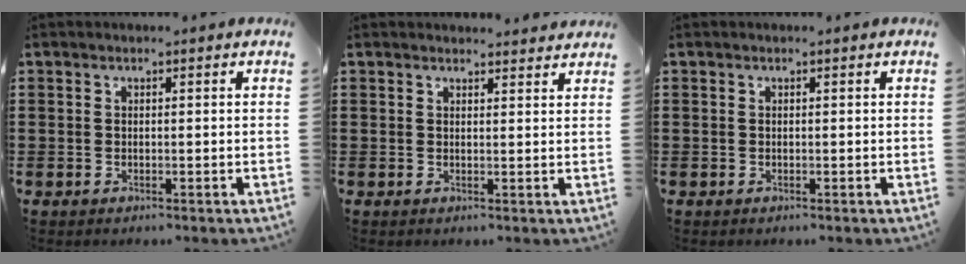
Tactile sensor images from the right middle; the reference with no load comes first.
{"total": 1.7, "force": [1.7, 0.2, 0.1], "torque": [0.001, 0.000, 0.031]}
{"total": 0.0}